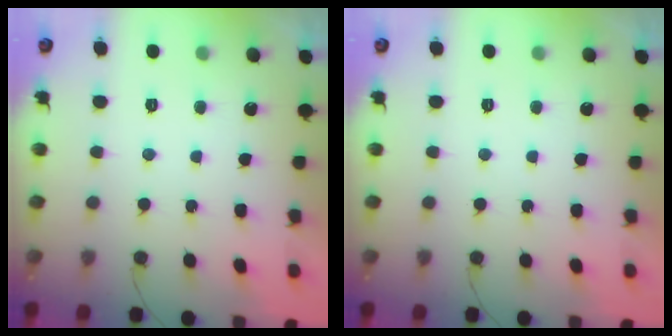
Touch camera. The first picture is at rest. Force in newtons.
{"total": 0.0}